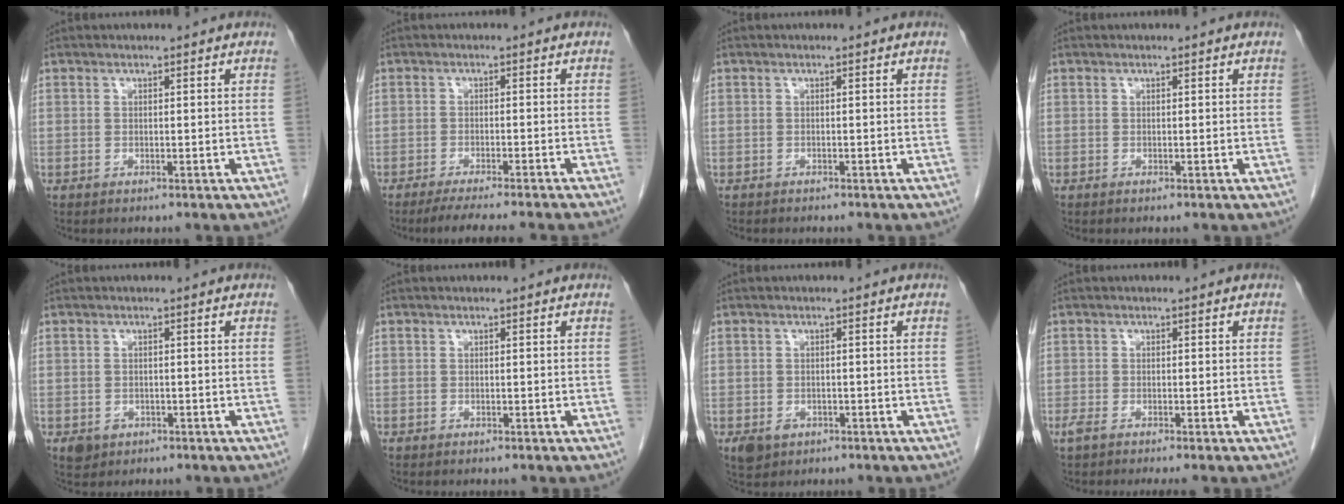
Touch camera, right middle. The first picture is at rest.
{"total": 8.8, "force": [-7.6, -0.9, 4.4], "torque": [-0.040, -0.020, -0.112]}
{"total": 1.3, "force": [-1.2, 0.5, 0.4], "torque": [-0.013, -0.002, -0.013]}
{"total": 0.0}
{"total": 2.5, "force": [-1.2, 2.1, 0.7], "torque": [-0.009, 0.003, -0.012]}
{"total": 0.0}
{"total": 2.9, "force": [-1.4, 2.2, 1.3], "torque": [-0.022, 0.000, -0.013]}
{"total": 3.2, "force": [-2.4, 0.3, 2.0], "torque": [-0.030, -0.007, -0.039]}